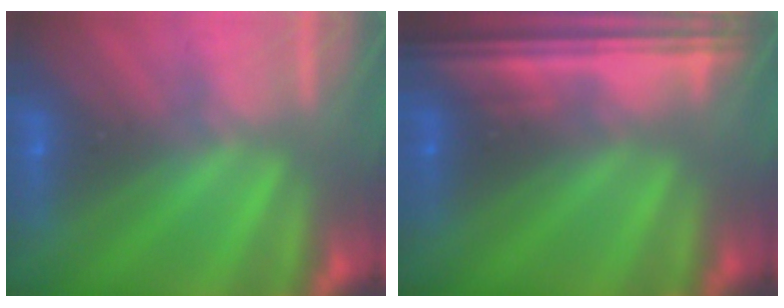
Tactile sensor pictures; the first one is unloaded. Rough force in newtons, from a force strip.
{"total": 5.8}